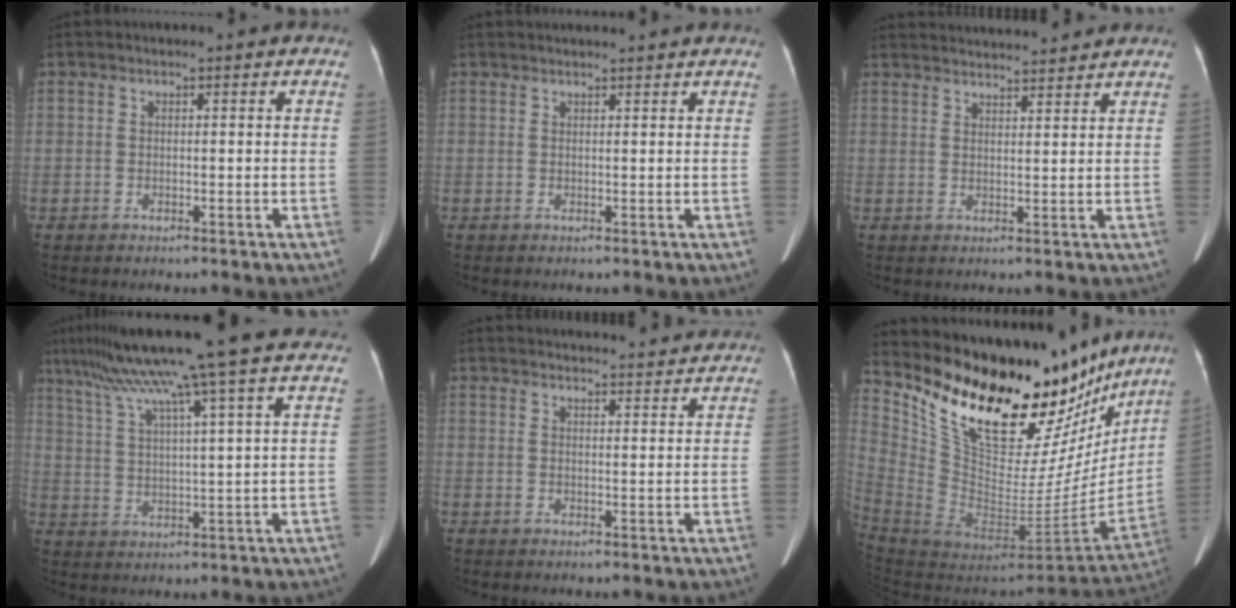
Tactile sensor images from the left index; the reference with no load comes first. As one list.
[{"total": 6.5, "force": [6.2, 0.2, 1.9], "torque": [-0.022, 0.030, 0.068]}, {"total": 12.8, "force": [12.3, 1.3, 3.2], "torque": [-0.052, 0.035, 0.171]}, {"total": 19.6, "force": [15.7, -1.5, 11.7], "torque": [-0.205, 0.019, 0.226]}, {"total": 18.5, "force": [17.8, 2.6, 4.3], "torque": [-0.053, 0.015, 0.217]}, {"total": 33.2, "force": [27.3, 12.6, 14.0], "torque": [-0.261, -0.052, 0.398]}]